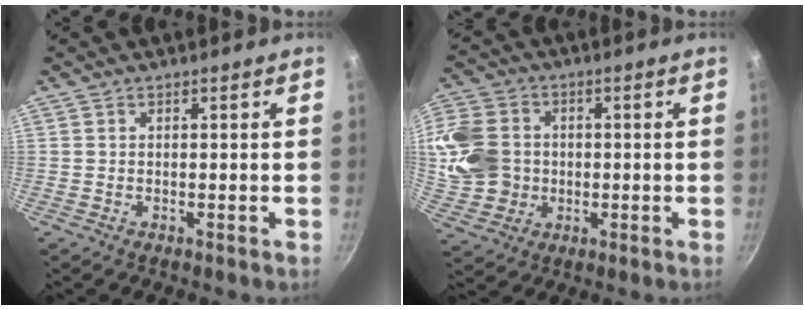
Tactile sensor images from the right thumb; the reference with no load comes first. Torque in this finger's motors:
{"motor_torque": [-0.35, 0.48, 0.37, 0.54, 0.06]}